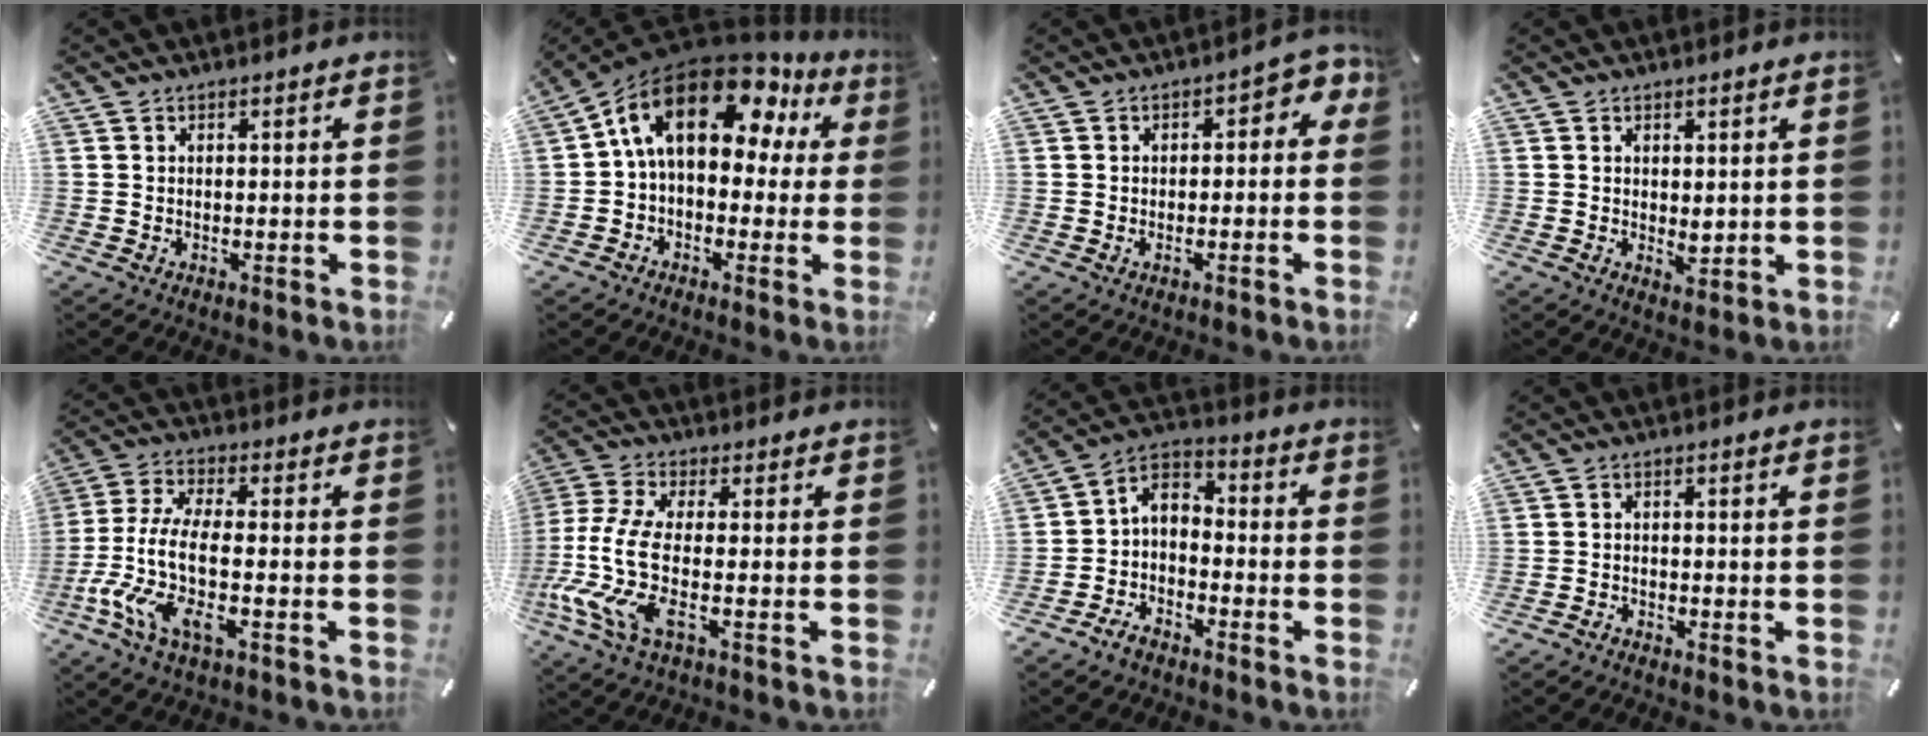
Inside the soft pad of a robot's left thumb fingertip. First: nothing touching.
{"total": 18.4, "force": [6.9, 10.8, 13.2], "torque": [-0.227, -0.026, 0.116]}
{"total": 4.1, "force": [-0.6, 2.3, 3.3], "torque": [-0.039, 0.002, -0.019]}
{"total": 2.3, "force": [0.4, 1.5, 1.7], "torque": [-0.024, -0.004, 0.007]}
{"total": 11.7, "force": [-3.4, 4.0, 10.5], "torque": [-0.240, -0.021, -0.069]}
{"total": 12.1, "force": [-1.6, 4.3, 11.2], "torque": [-0.271, -0.028, -0.036]}
{"total": 5.3, "force": [-2.8, 3.8, 2.4], "torque": [-0.054, 0.009, -0.061]}
{"total": 1.5, "force": [-1.5, 0.3, 0.2], "torque": [-0.005, 0.006, -0.031]}